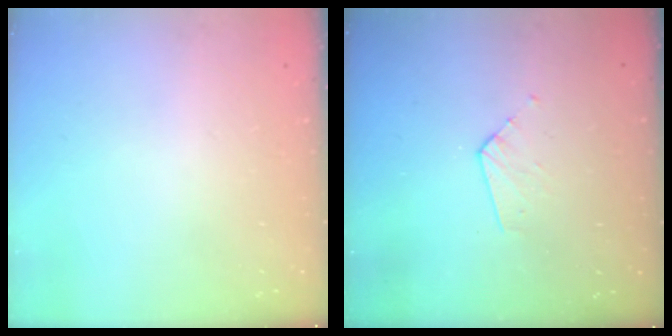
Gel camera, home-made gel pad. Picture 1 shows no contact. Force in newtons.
{"total": 3.7, "press": 3.6, "slide": 0.3}